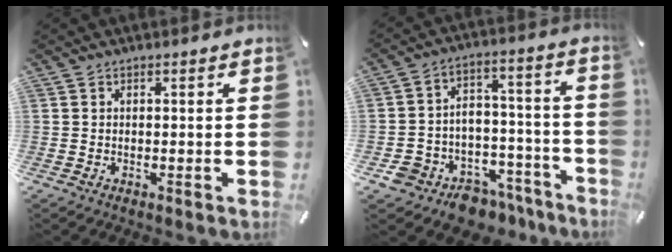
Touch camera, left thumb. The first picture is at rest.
{"total": 10.2, "force": [-7.4, 6.8, 1.6], "torque": [-0.007, 0.050, -0.122]}